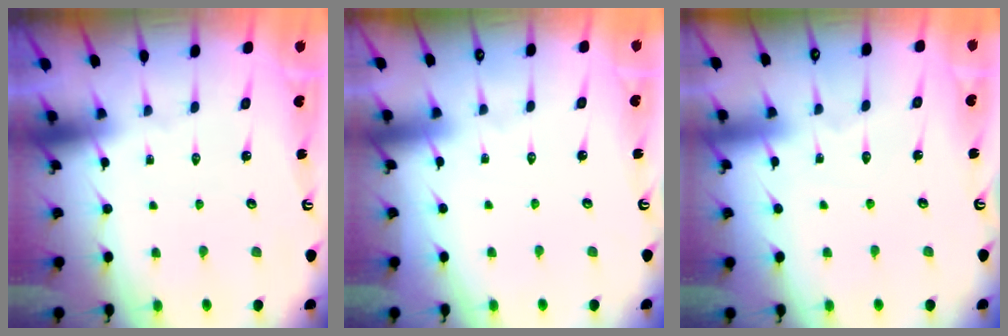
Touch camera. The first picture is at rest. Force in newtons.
{"total": 2.2, "press": 2.2, "slide": 0.3}
{"total": 4.5, "press": 4.5, "slide": 0.5}